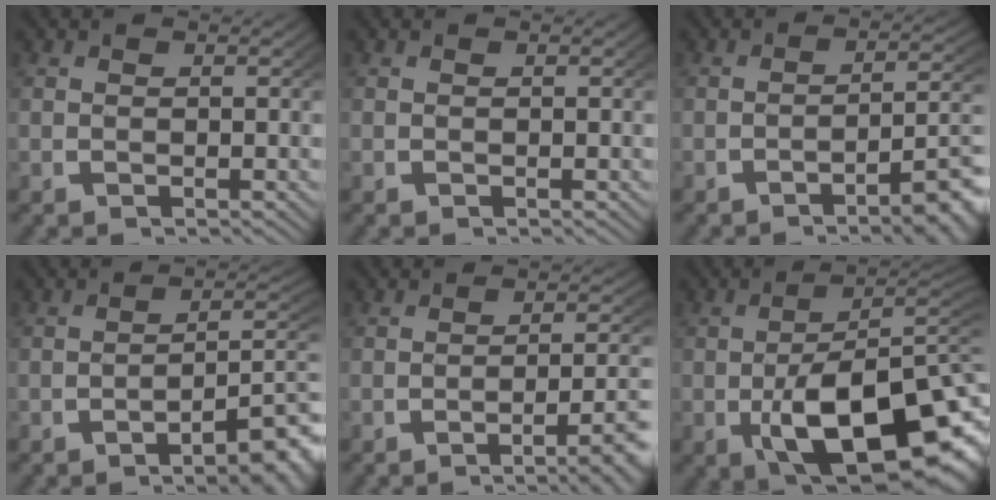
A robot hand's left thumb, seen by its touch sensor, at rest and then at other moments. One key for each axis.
{"total": 0.0}
{"total": 6.4, "fx": -3.0, "fy": 1.9, "fz": 5.4, "tx": -0.069, "ty": -0.003, "tz": -0.041}
{"total": 7.6, "fx": -3.4, "fy": 2.7, "fz": 6.3, "tx": -0.080, "ty": -0.008, "tz": -0.046}
{"total": 6.0, "fx": -3.2, "fy": 1.5, "fz": 4.9, "tx": -0.068, "ty": -0.003, "tz": -0.046}
{"total": 15.7, "fx": -3.5, "fy": 9.1, "fz": 12.3, "tx": -0.193, "ty": -0.061, "tz": -0.020}